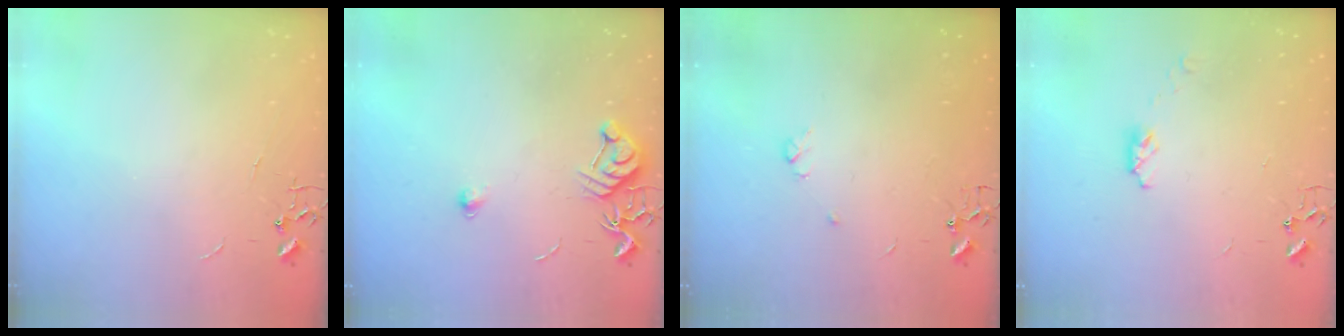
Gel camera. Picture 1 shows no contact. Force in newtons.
{"total": 8.7, "press": 8.7, "slide": 0.7}
{"total": 3.6, "press": 3.5, "slide": 0.7}
{"total": 4.9, "press": 4.8, "slide": 0.5}